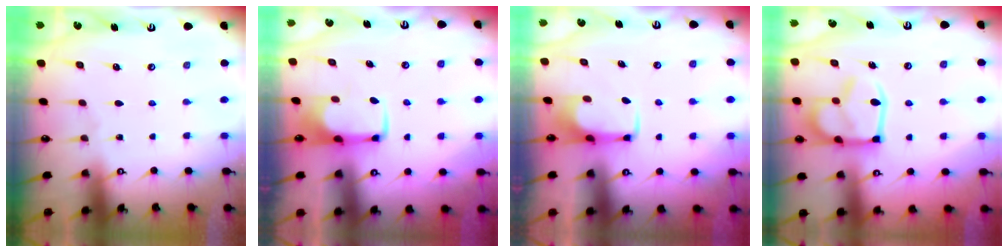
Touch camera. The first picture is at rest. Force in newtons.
{"total": 2.0, "press": 2.0, "slide": 0.4}
{"total": 2.1, "press": 2.1, "slide": 0.4}
{"total": 9.0, "press": 8.9, "slide": 1.5}